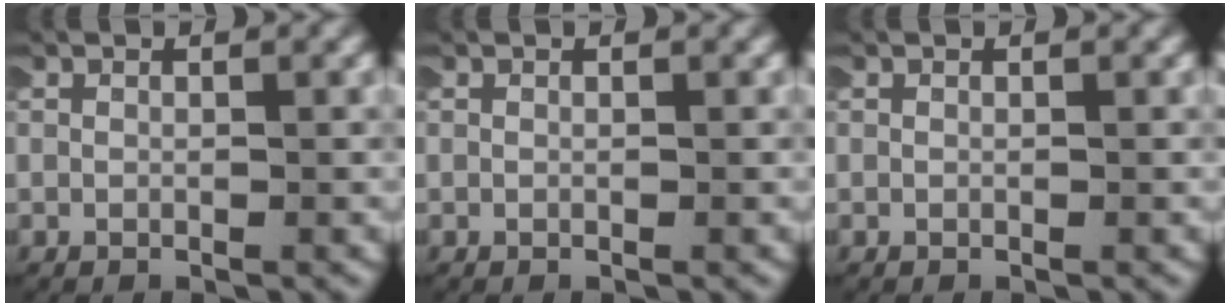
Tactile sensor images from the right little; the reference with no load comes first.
{"total": 0.0}
{"total": 0.0}